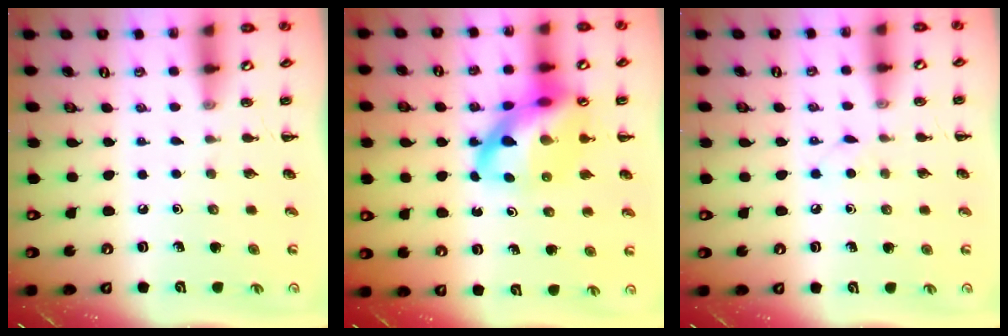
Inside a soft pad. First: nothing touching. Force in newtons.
{"total": 16.5, "press": 15.9, "slide": 4.3}
{"total": 2.9, "press": 2.8, "slide": 1.0}